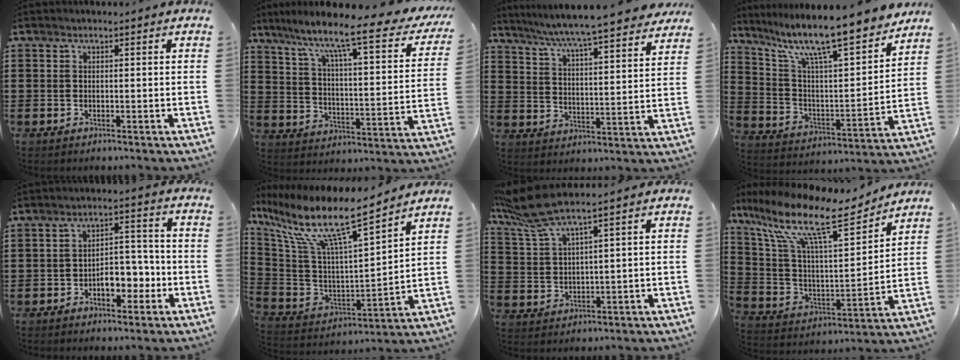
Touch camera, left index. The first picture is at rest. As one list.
[{"total": 10.3, "force": [7.6, 0.9, 6.9], "torque": [-0.136, -0.060, 0.113]}, {"total": 6.2, "force": [5.7, -0.7, 2.2], "torque": [-0.067, -0.046, 0.092]}, {"total": 11.7, "force": [9.7, 0.9, 6.5], "torque": [-0.154, -0.069, 0.157]}, {"total": 6.1, "force": [-2.6, 3.4, 4.4], "torque": [-0.067, 0.009, -0.050]}, {"total": 13.0, "force": [8.9, 1.7, 9.4], "torque": [-0.214, -0.057, 0.142]}, {"total": 7.1, "force": [5.4, 0.7, 4.5], "torque": [-0.122, -0.016, 0.091]}, {"total": 15.2, "force": [10.2, 3.5, 10.7], "torque": [-0.245, -0.051, 0.168]}]